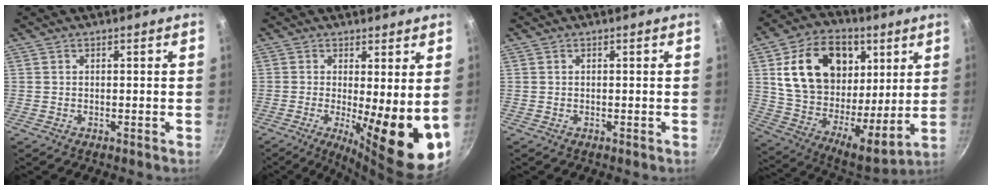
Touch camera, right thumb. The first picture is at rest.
{"total": 14.2, "force": [-1.3, 3.6, 13.6], "torque": [-0.171, -0.025, -0.014]}
{"total": 0.0}
{"total": 25.2, "force": [9.0, 17.0, 16.3], "torque": [-0.252, -0.031, 0.150]}